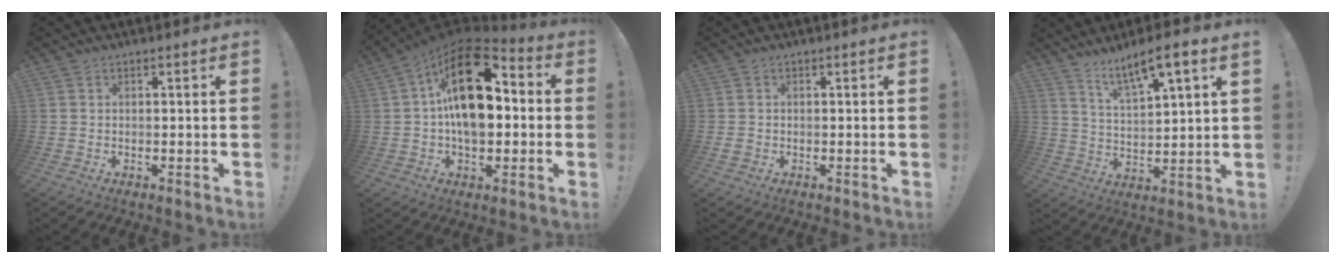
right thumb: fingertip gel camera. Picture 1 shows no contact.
{"total": 22.4, "force": [3.0, 13.3, 17.8], "torque": [-0.281, 0.003, 0.057]}
{"total": 1.4, "force": [-0.3, 1.3, 0.5], "torque": [-0.011, 0.004, -0.004]}
{"total": 9.6, "force": [7.2, 1.3, 6.2], "torque": [-0.099, -0.042, 0.119]}